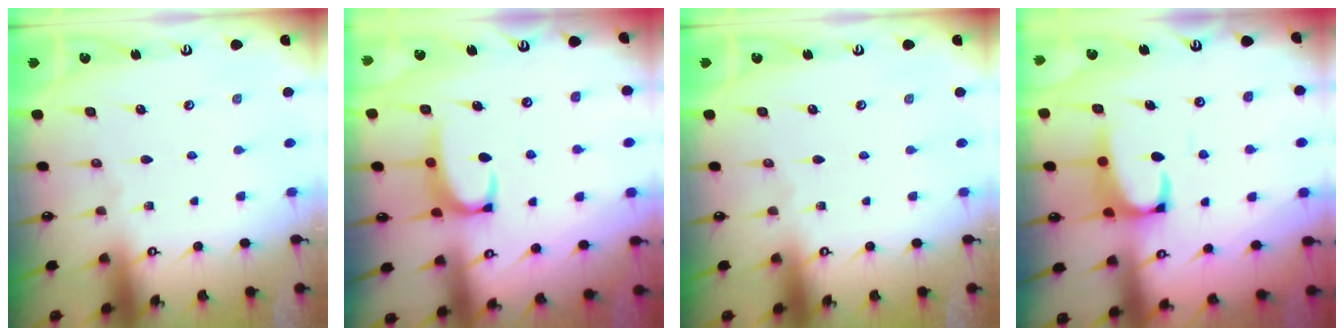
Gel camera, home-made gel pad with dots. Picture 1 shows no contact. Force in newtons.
{"total": 3.1, "press": 3.1, "slide": 0.5}
{"total": 0.0}
{"total": 4.8, "press": 4.7, "slide": 1.1}